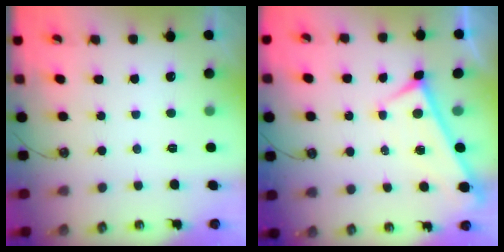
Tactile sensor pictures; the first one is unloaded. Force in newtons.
{"total": 0.0}